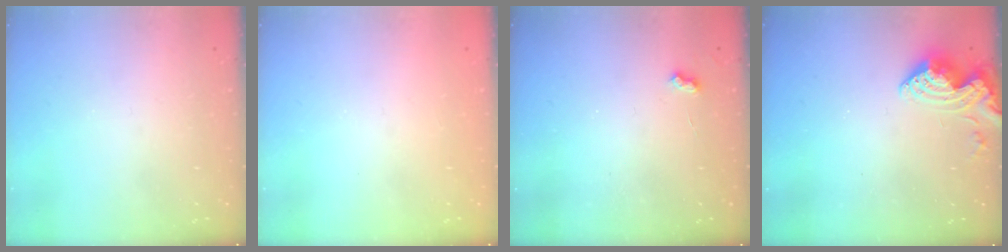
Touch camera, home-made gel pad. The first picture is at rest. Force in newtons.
{"total": 1.1, "press": 1.0, "slide": 0.1}
{"total": 3.7, "press": 3.6, "slide": 0.4}
{"total": 9.9, "press": 9.8, "slide": 1.1}